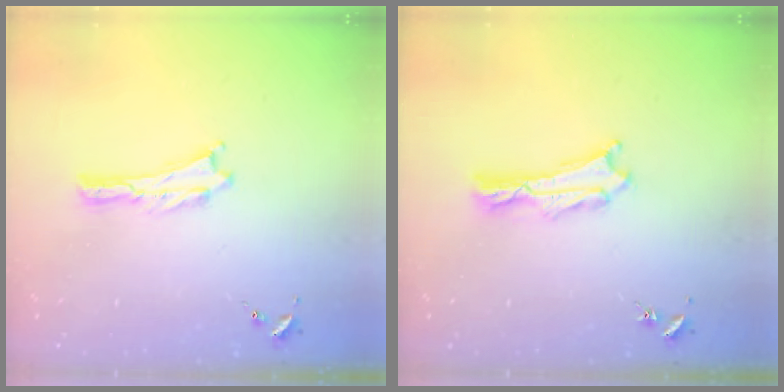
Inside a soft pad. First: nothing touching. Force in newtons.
{"total": 1.2, "press": 1.2, "slide": 0.2}